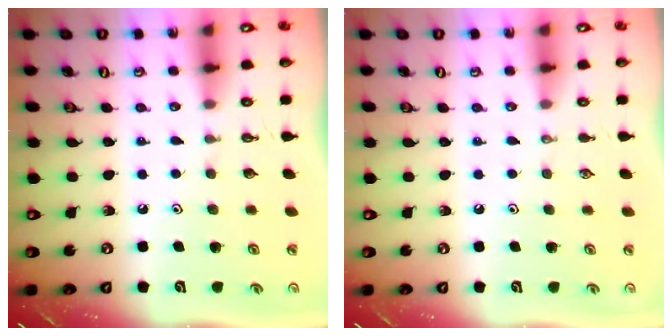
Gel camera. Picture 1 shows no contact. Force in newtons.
{"total": 0.0}